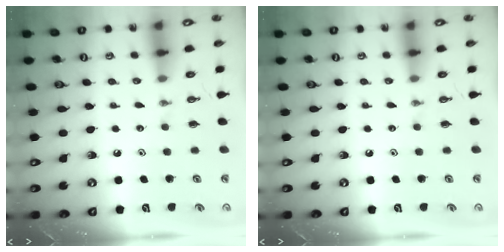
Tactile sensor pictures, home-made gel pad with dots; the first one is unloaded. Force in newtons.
{"total": 0.0}